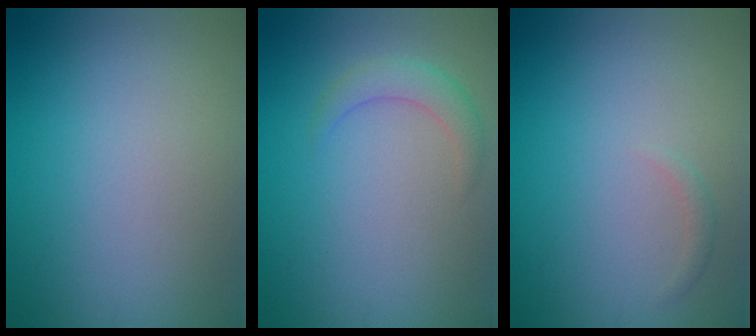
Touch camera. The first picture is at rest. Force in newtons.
{"total": 2.2, "press": 2.2, "slide": 0.1}
{"total": 0.7, "press": 0.7, "slide": 0.0}